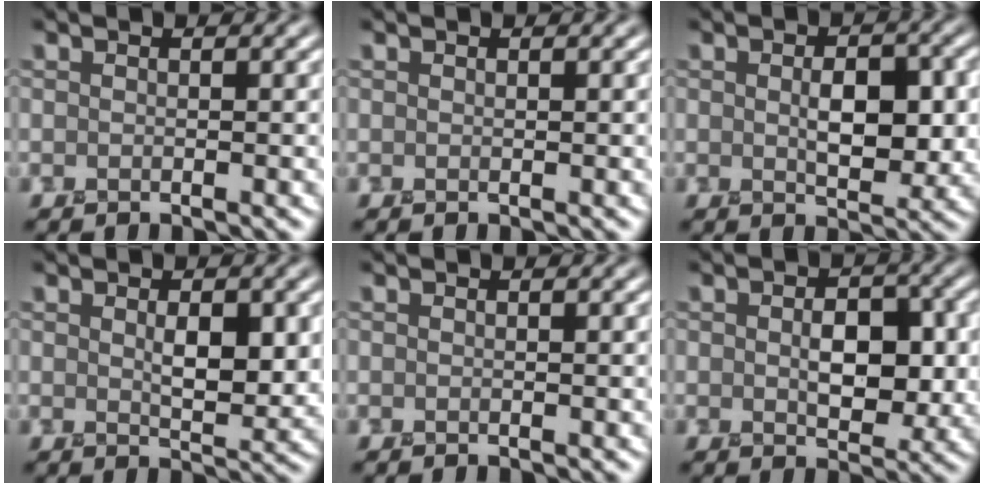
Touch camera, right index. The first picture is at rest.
{"total": 0.0}
{"total": 3.8, "force": [0.3, 2.0, 3.3], "torque": [-0.057, 0.006, 0.014]}
{"total": 2.6, "force": [0.7, 1.0, 2.3], "torque": [-0.045, 0.003, 0.021]}
{"total": 0.0}
{"total": 3.8, "force": [0.2, 2.3, 3.0], "torque": [-0.049, 0.005, 0.012]}